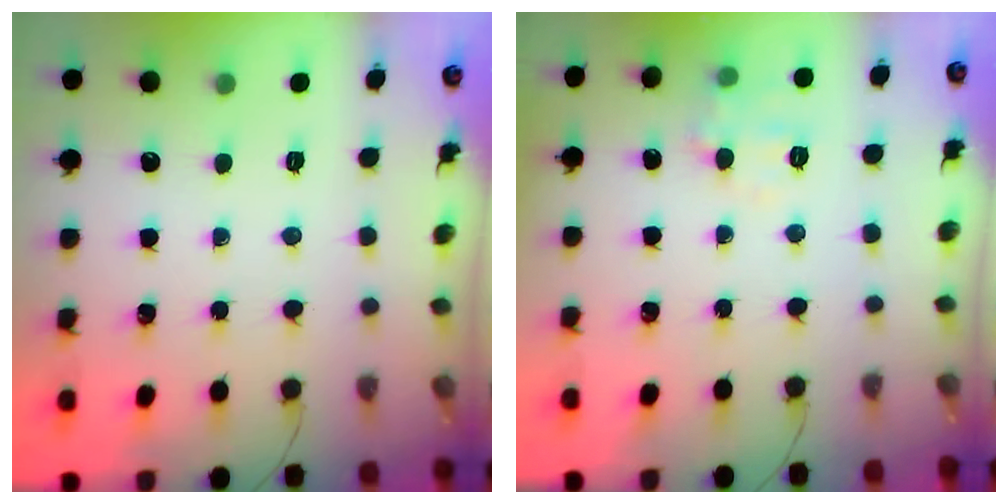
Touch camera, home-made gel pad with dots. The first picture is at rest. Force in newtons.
{"total": 6.4, "press": 6.3, "slide": 1.0}